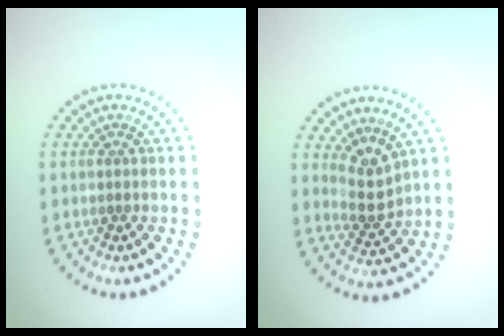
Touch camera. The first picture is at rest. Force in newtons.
{"total": 2.3, "press": 1.8, "slide": 1.4}